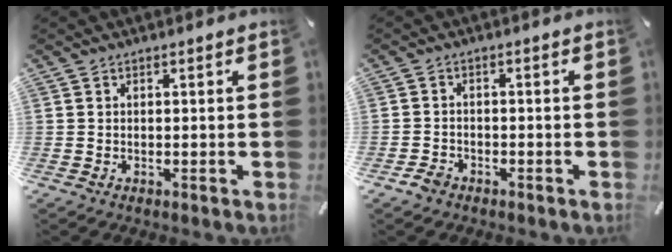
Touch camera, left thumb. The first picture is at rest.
{"total": 2.6, "force": [-2.0, 1.5, 0.7], "torque": [-0.011, 0.012, -0.039]}